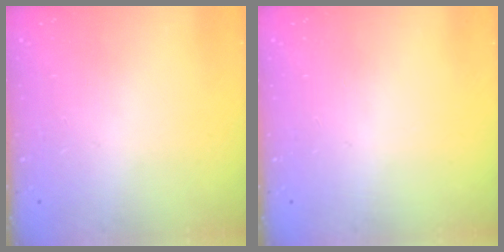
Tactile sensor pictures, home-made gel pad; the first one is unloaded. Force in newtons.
{"total": 0.0}